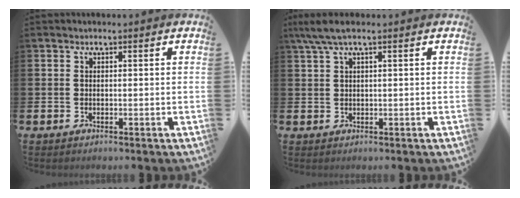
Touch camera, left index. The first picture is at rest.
{"total": 3.2, "force": [1.9, 0.4, 2.5], "torque": [-0.057, 0.004, 0.035]}